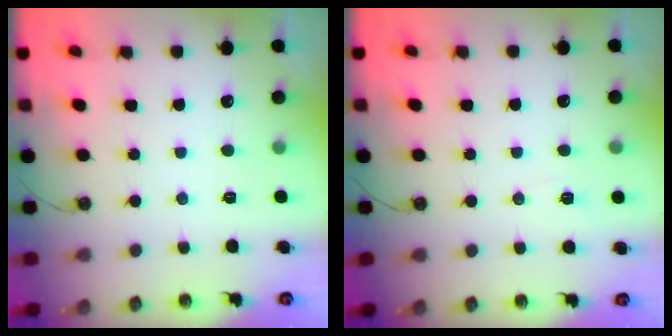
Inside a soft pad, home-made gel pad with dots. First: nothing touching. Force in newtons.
{"total": 3.4, "press": 2.8, "slide": 1.8}